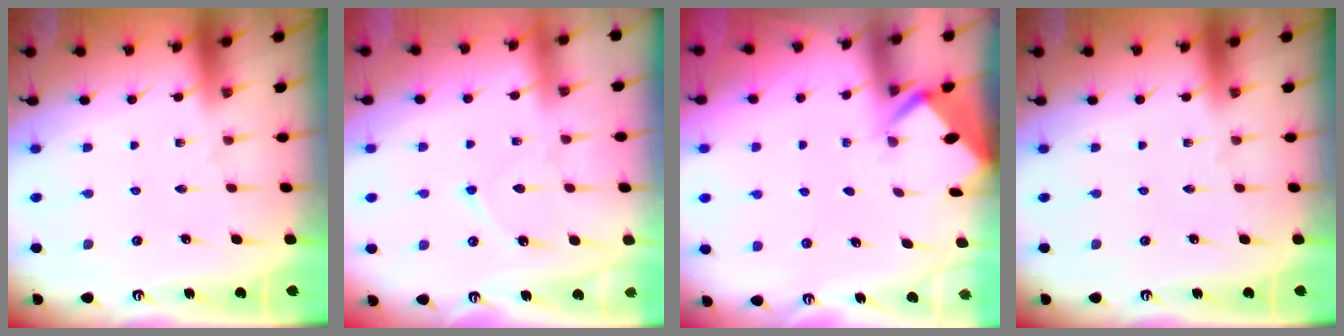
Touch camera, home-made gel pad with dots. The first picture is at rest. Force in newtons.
{"total": 7.0, "press": 7.0, "slide": 0.7}
{"total": 2.5, "press": 2.5, "slide": 0.1}
{"total": 0.0}